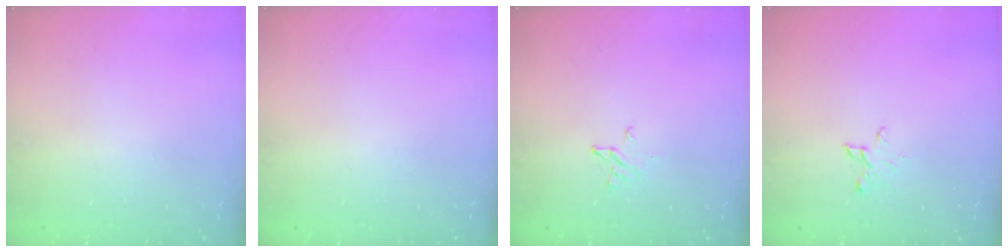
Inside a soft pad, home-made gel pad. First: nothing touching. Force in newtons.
{"total": 0.0}
{"total": 2.2, "press": 2.2, "slide": 0.2}
{"total": 4.0, "press": 4.0, "slide": 0.3}